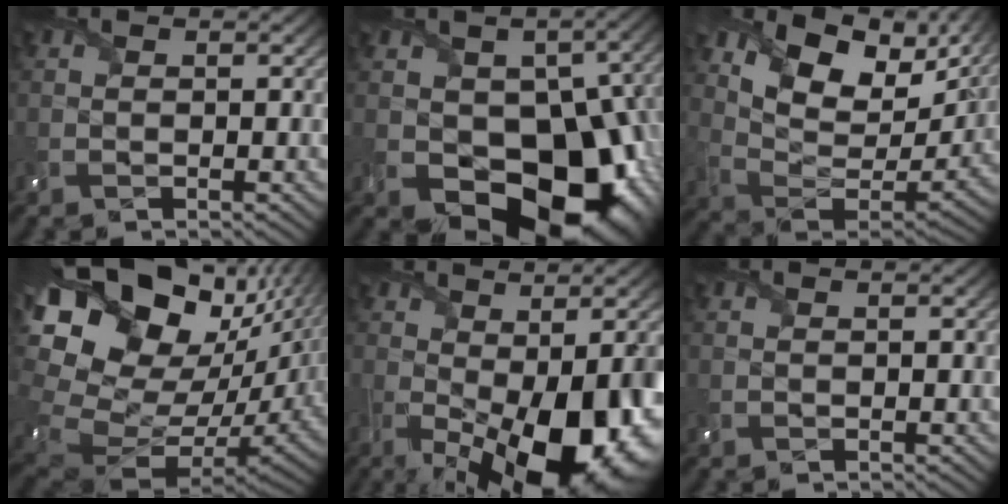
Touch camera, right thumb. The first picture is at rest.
{"total": 18.1, "force": [-4.5, 12.9, 11.8], "torque": [-0.155, -0.034, -0.044]}
{"total": 14.8, "force": [8.7, 8.0, 8.8], "torque": [-0.164, 0.006, 0.161]}
{"total": 20.3, "force": [5.5, 13.3, 14.4], "torque": [-0.289, -0.003, 0.141]}
{"total": 17.8, "force": [-4.8, 8.7, 14.7], "torque": [-0.225, -0.050, -0.031]}
{"total": 0.0}